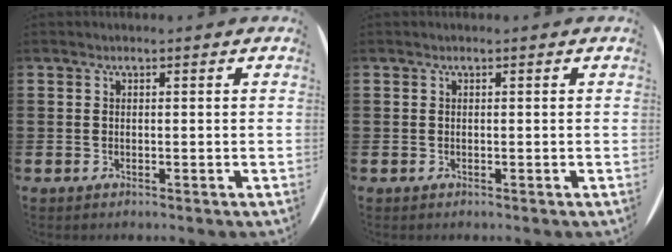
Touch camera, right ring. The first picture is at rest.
{"total": 0.0}